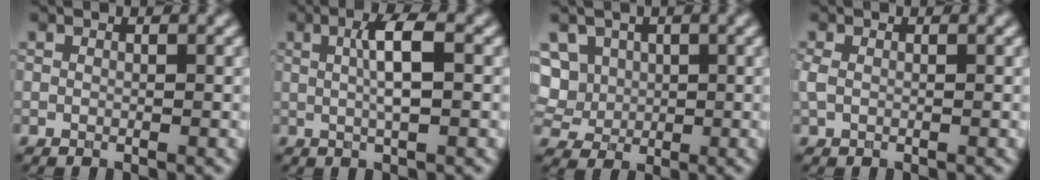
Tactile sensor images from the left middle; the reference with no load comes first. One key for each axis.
{"total": 3.8, "fx": 0.5, "fy": 0.7, "fz": 3.7, "tx": -0.066, "ty": 0.004, "tz": 0.008}
{"total": 7.9, "fx": 2.2, "fy": 6.6, "fz": 3.6, "tx": -0.077, "ty": 0.032, "tz": 0.022}
{"total": 1.0, "fx": 0.0, "fy": 0.6, "fz": 0.7, "tx": -0.018, "ty": 0.001, "tz": -0.001}